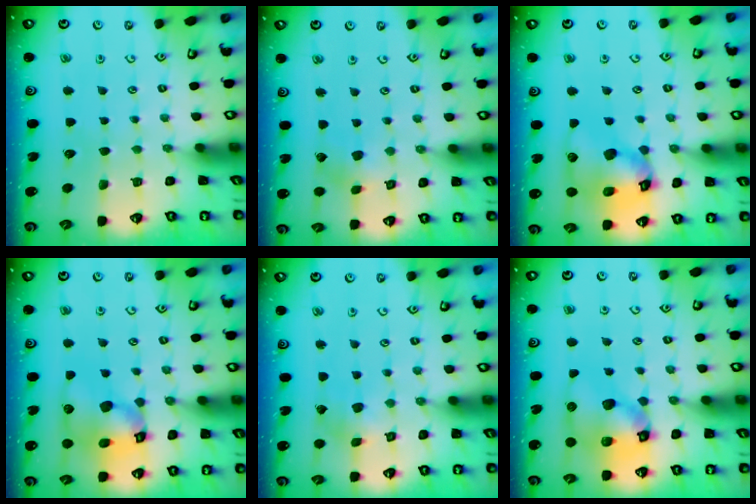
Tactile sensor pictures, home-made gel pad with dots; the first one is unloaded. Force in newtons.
{"total": 2.9, "press": 2.9, "slide": 0.3}
{"total": 16.0, "press": 15.8, "slide": 2.3}
{"total": 14.1, "press": 14.0, "slide": 1.8}
{"total": 2.4, "press": 2.4, "slide": 0.3}
{"total": 12.5, "press": 12.3, "slide": 1.7}